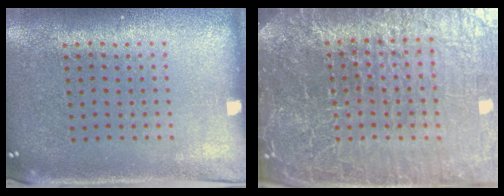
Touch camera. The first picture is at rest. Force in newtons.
{"total": 7.2, "press": 6.3, "slide": 3.5}